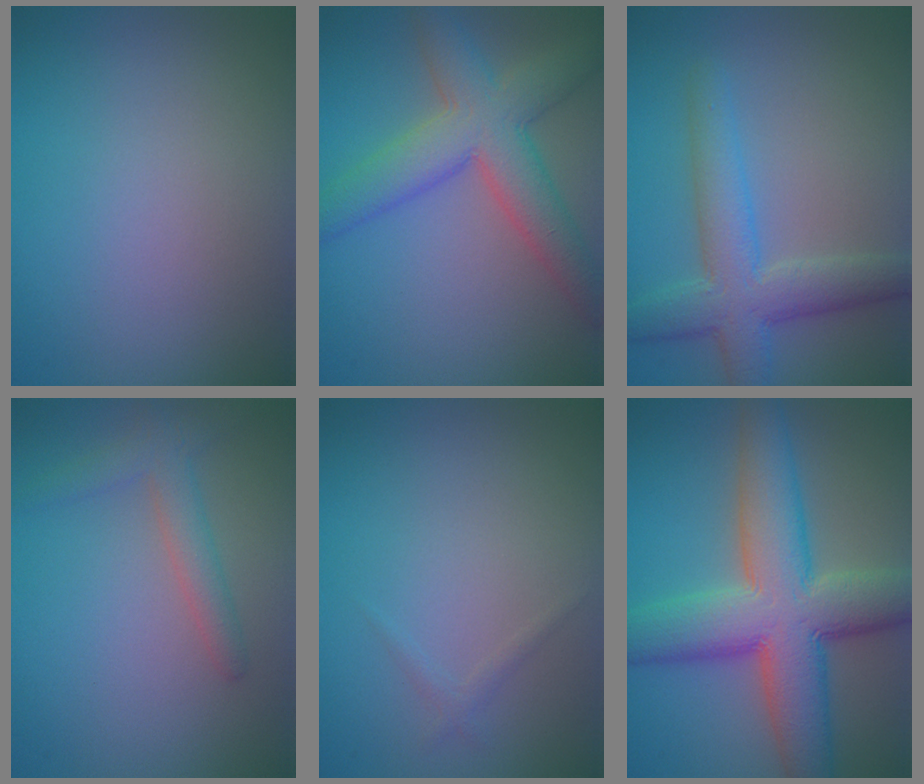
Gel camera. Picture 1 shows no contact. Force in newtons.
{"total": 7.2, "press": 7.2, "slide": 0.5}
{"total": 5.5, "press": 5.5, "slide": 0.3}
{"total": 2.6, "press": 2.5, "slide": 0.1}
{"total": 0.7, "press": 0.7, "slide": 0.0}
{"total": 11.3, "press": 11.3, "slide": 0.6}